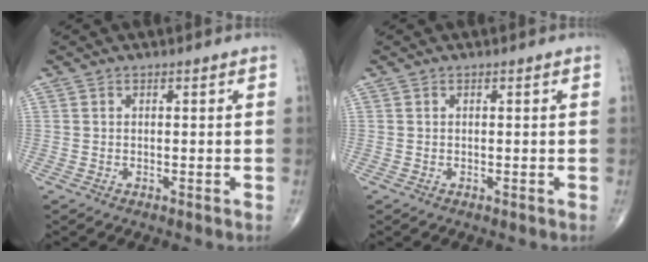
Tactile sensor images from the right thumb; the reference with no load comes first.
{"total": 0.0}